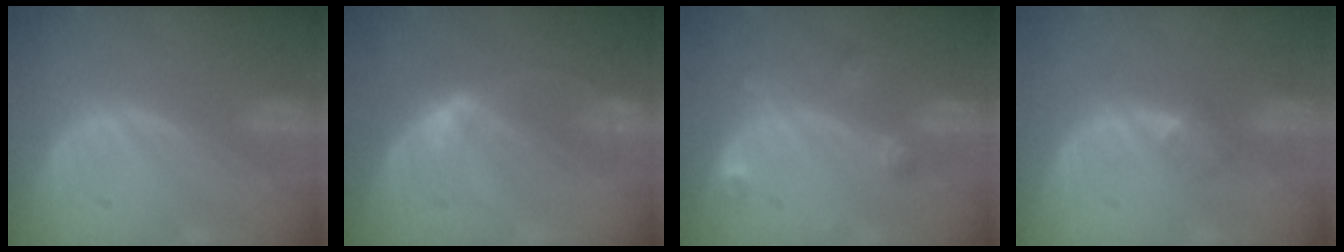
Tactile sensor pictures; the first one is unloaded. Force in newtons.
{"total": 3.7, "press": 3.3, "slide": 1.7}
{"total": 2.7, "press": 2.7, "slide": 0.3}
{"total": 2.1, "press": 1.8, "slide": 1.0}